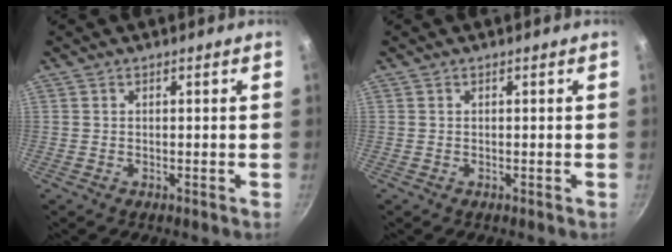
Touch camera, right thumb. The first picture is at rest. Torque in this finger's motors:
{"motor_torque": [0.00, 0.00, -0.13, 0.03, 0.00]}